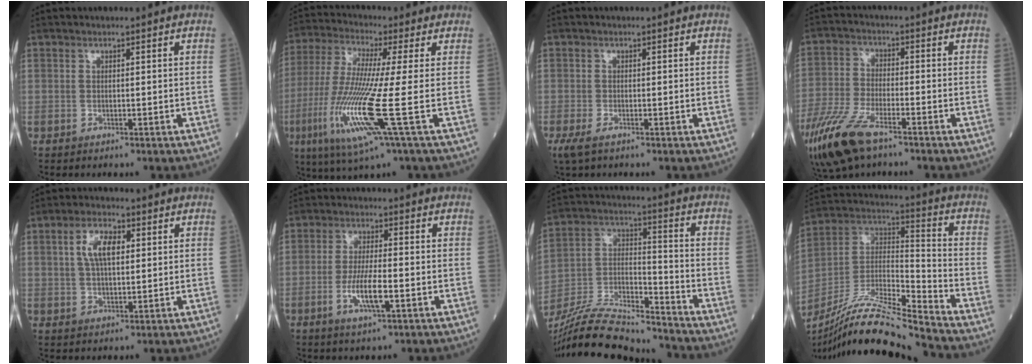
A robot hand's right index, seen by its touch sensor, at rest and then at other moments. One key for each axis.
{"total": 14.4, "fx": -3.9, "fy": -0.6, "fz": 13.9, "tx": -0.300, "ty": -0.024, "tz": -0.082}
{"total": 2.6, "fx": -1.6, "fy": 0.8, "fz": 1.9, "tx": -0.047, "ty": -0.009, "tz": -0.030}
{"total": 11.7, "fx": -7.8, "fy": 3.4, "fz": 8.0, "tx": -0.173, "ty": -0.025, "tz": -0.151}
{"total": 6.2, "fx": 1.8, "fy": 2.5, "fz": 5.3, "tx": -0.108, "ty": 0.010, "tz": 0.037}
{"total": 6.5, "fx": -2.1, "fy": 1.0, "fz": 6.1, "tx": -0.117, "ty": -0.006, "tz": -0.038}
{"total": 19.2, "fx": -18.1, "fy": 1.8, "fz": 6.1, "tx": -0.133, "ty": 0.003, "tz": -0.319}
{"total": 17.9, "fx": -16.2, "fy": -1.1, "fz": 7.6, "tx": -0.154, "ty": 0.017, "tz": -0.296}